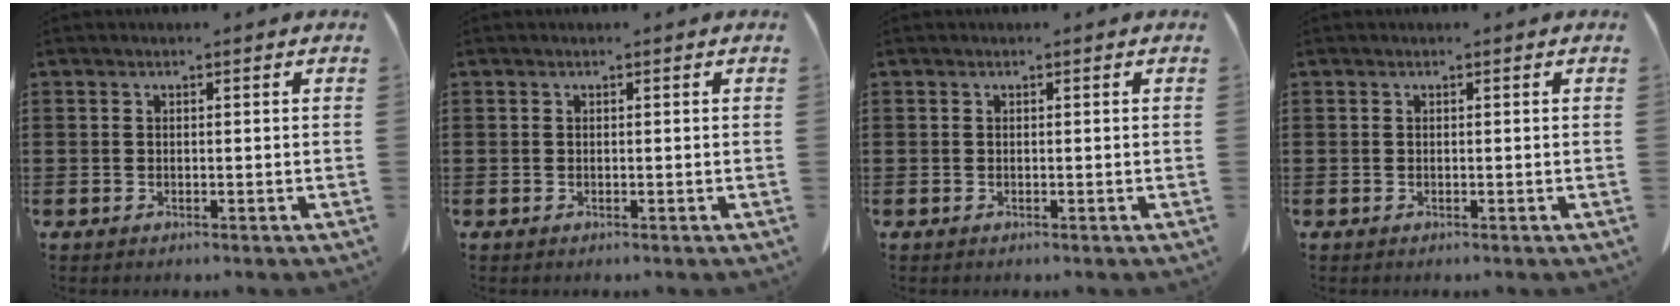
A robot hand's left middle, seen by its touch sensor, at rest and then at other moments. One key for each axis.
{"total": 0.0}
{"total": 0.0}
{"total": 0.0}